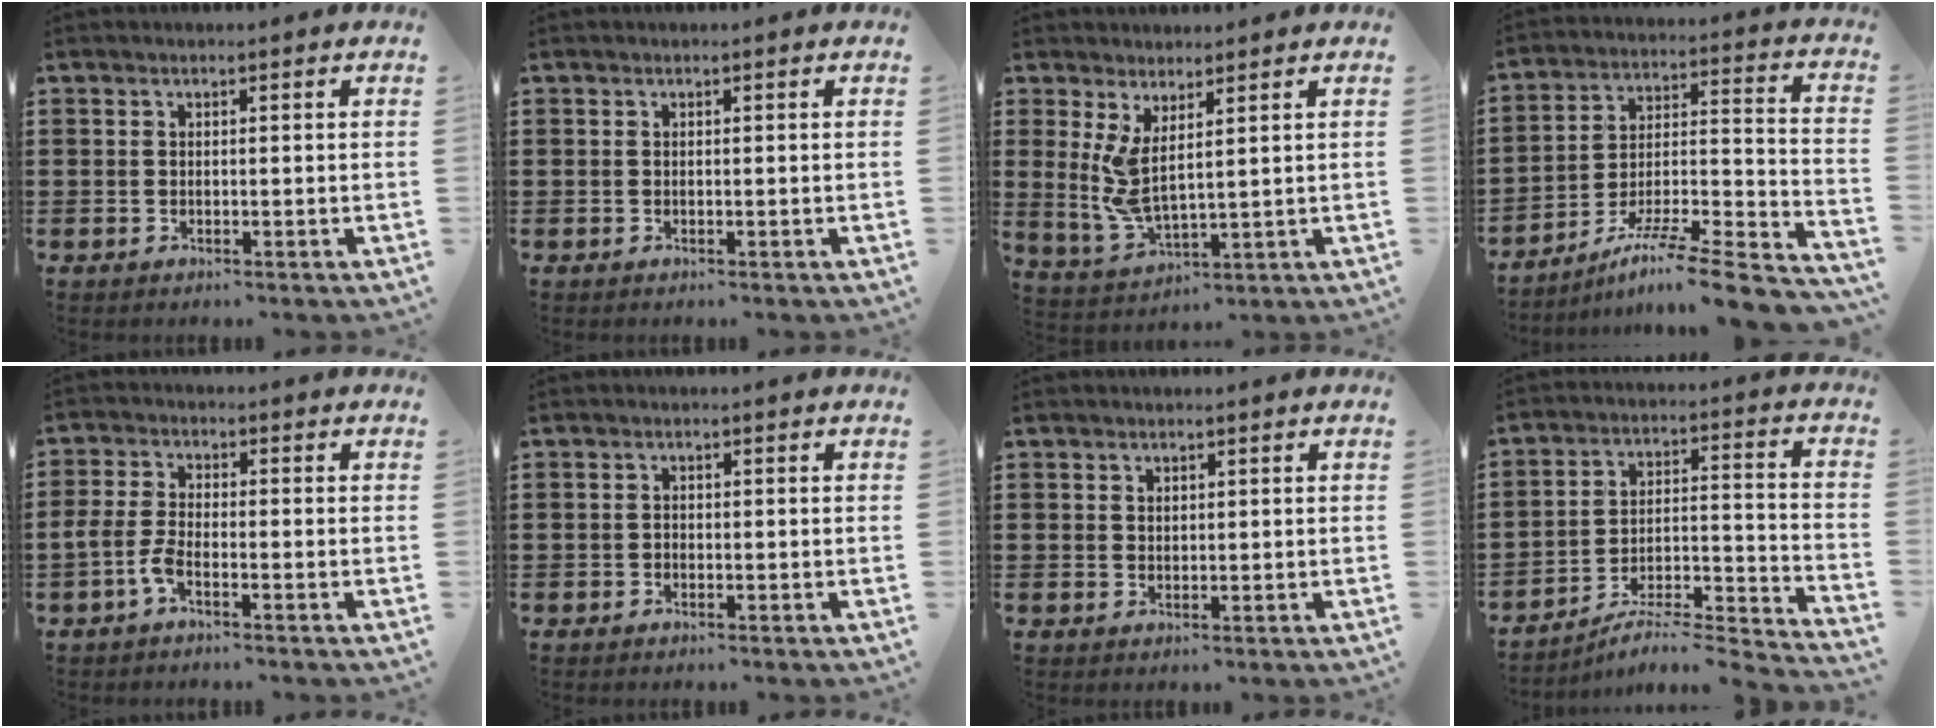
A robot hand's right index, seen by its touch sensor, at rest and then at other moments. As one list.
[{"total": 0.0}, {"total": 5.5, "force": [2.4, 1.5, 4.7], "torque": [-0.118, -0.019, 0.040]}, {"total": 9.3, "force": [-7.2, -0.1, 5.8], "torque": [-0.091, -0.003, -0.145]}, {"total": 3.8, "force": [-1.9, 1.1, 3.1], "torque": [-0.092, -0.010, -0.045]}, {"total": 0.6, "force": [-0.4, 0.4, 0.2], "torque": [-0.006, 0.002, -0.008]}, {"total": 1.0, "force": [0.8, 0.6, 0.2], "torque": [-0.006, 0.002, 0.016]}, {"total": 4.0, "force": [-3.7, 0.1, 1.4], "torque": [-0.028, -0.020, -0.080]}]